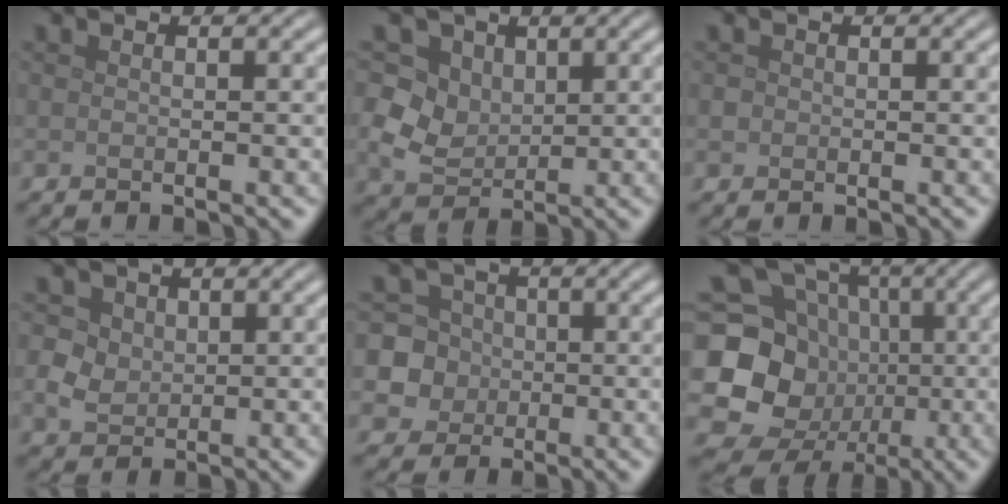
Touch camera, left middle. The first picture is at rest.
{"total": 7.3, "force": [2.3, 5.7, 3.9], "torque": [-0.080, 0.028, 0.024]}
{"total": 0.6, "force": [-0.1, 0.6, 0.1], "torque": [0.003, -0.003, -0.003]}
{"total": 4.2, "force": [1.4, 3.4, 2.0], "torque": [-0.046, 0.017, 0.018]}
{"total": 6.4, "force": [-0.5, 6.2, 1.4], "torque": [-0.015, 0.024, -0.022]}
{"total": 13.1, "force": [-2.0, 11.5, 5.8], "torque": [-0.132, -0.014, -0.058]}